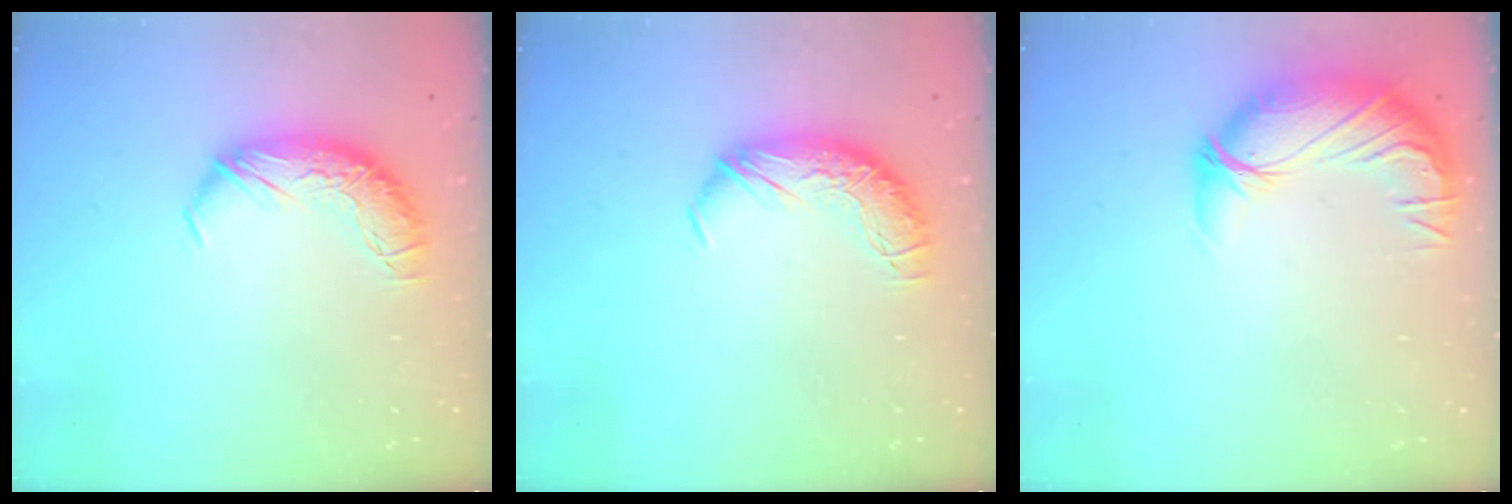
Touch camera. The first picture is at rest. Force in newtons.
{"total": 0.0}
{"total": 2.8, "press": 0.0, "slide": 2.8}